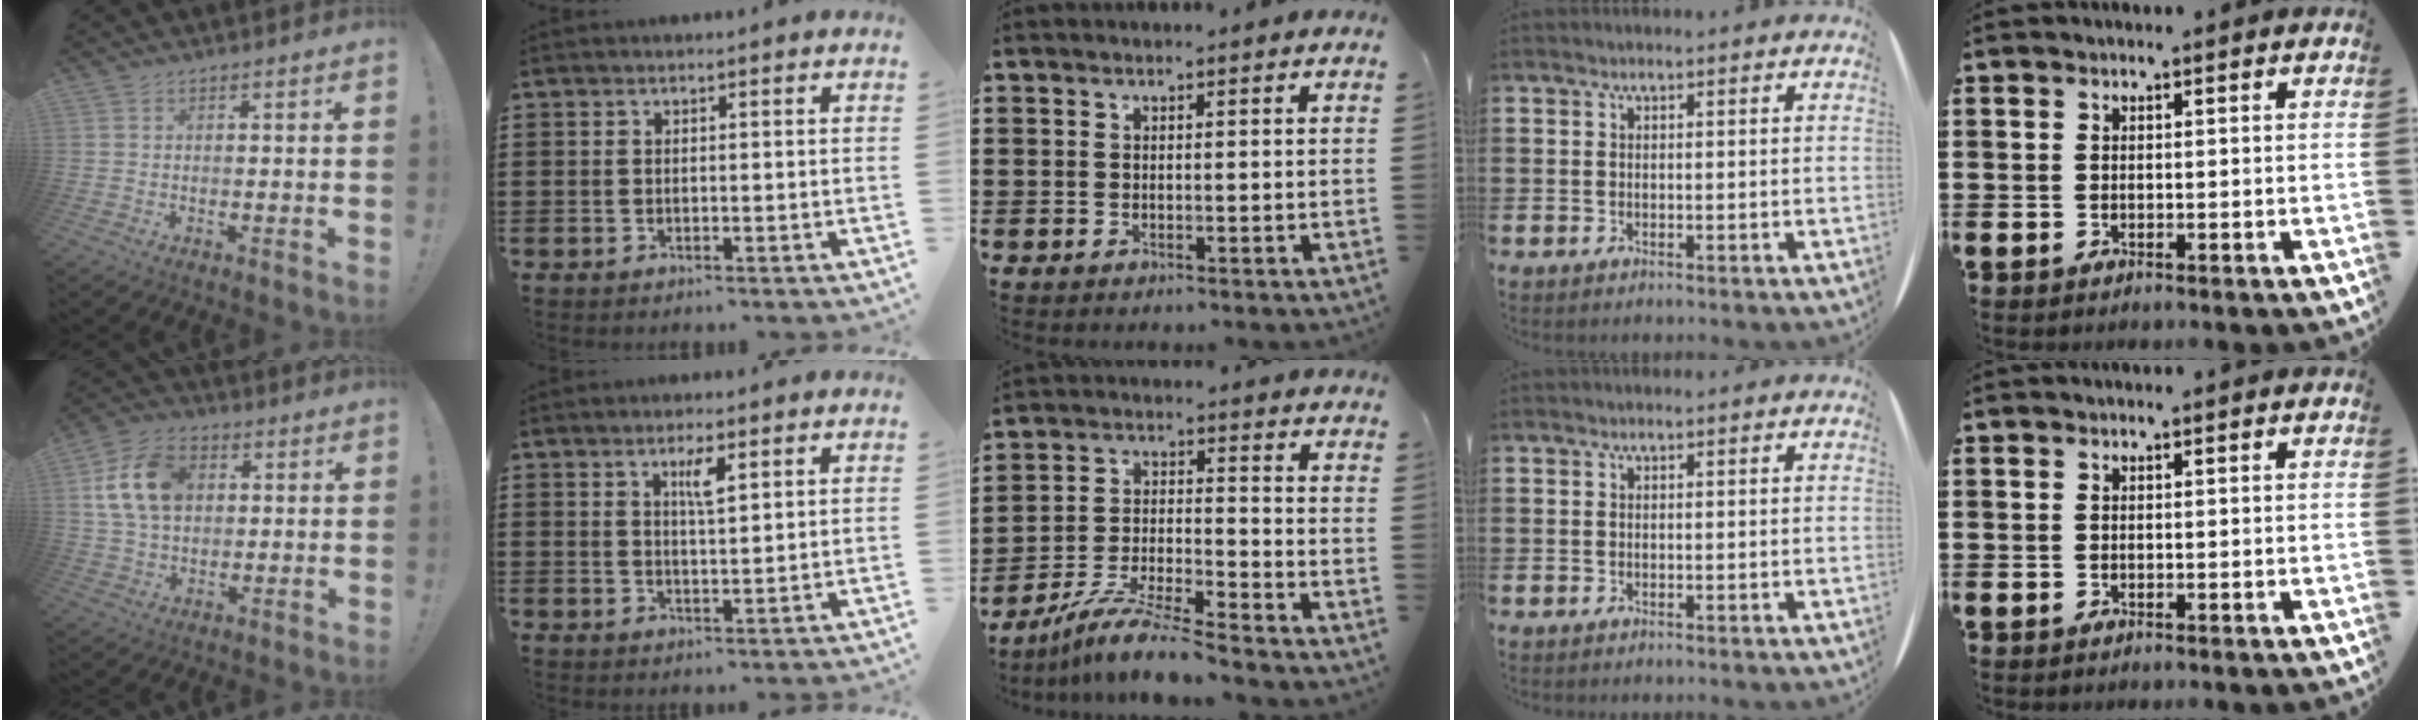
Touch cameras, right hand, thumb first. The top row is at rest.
{"thumb": {"total": 14.8, "force": [3.5, 10.4, 9.8], "torque": [-0.173, 0.004, 0.069]}, "index": {"total": 3.4, "force": [1.7, 0.7, 2.9], "torque": [-0.046, -0.001, 0.024]}, "middle": {"total": 8.6, "force": [-7.8, 0.1, 3.7], "torque": [-0.075, 0.001, -0.154]}}